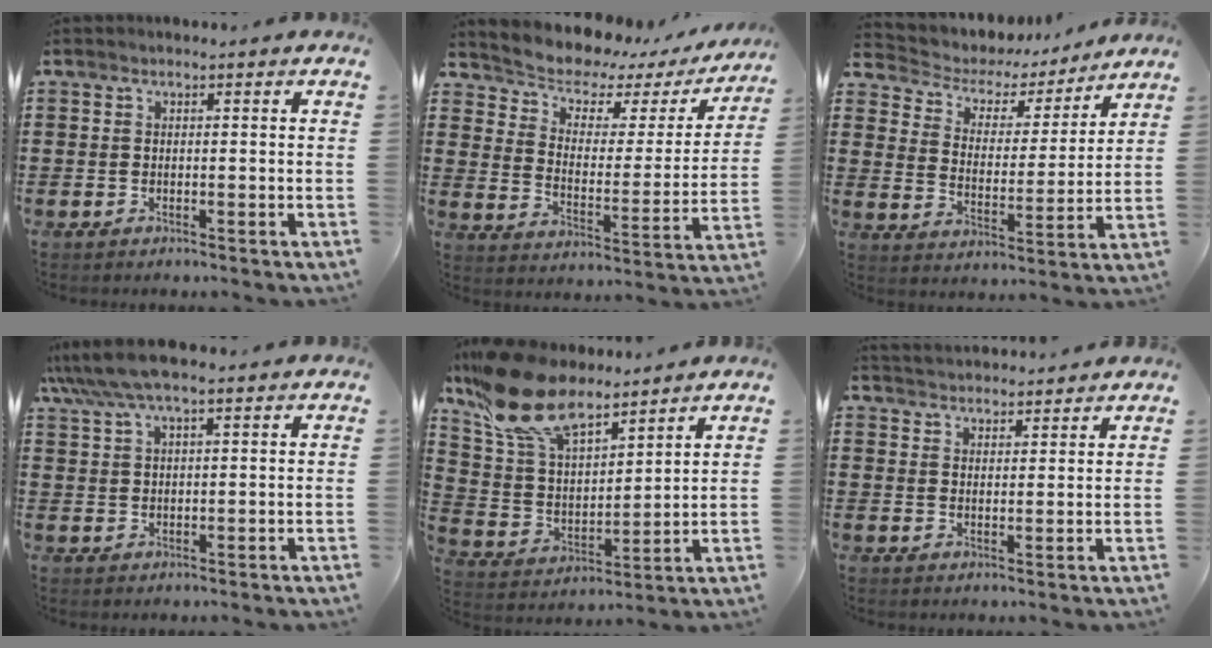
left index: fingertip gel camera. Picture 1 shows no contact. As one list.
[{"total": 5.5, "force": [4.8, 2.1, 1.4], "torque": [-0.053, -0.038, 0.077]}, {"total": 4.5, "force": [3.8, 2.2, 0.9], "torque": [-0.046, -0.027, 0.057]}, {"total": 5.8, "force": [4.3, 1.1, 3.8], "torque": [-0.083, 0.000, 0.079]}, {"total": 14.2, "force": [10.6, 5.3, 7.7], "torque": [-0.196, -0.040, 0.193]}, {"total": 2.9, "force": [2.8, 0.1, -0.7], "torque": [0.002, -0.010, 0.054]}]